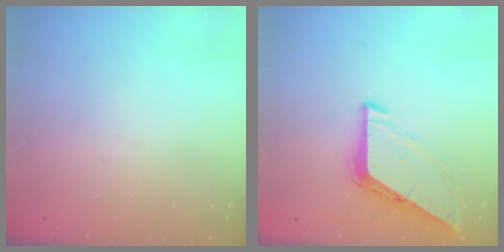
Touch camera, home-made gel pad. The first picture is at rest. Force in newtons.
{"total": 6.8, "press": 6.8, "slide": 0.4}